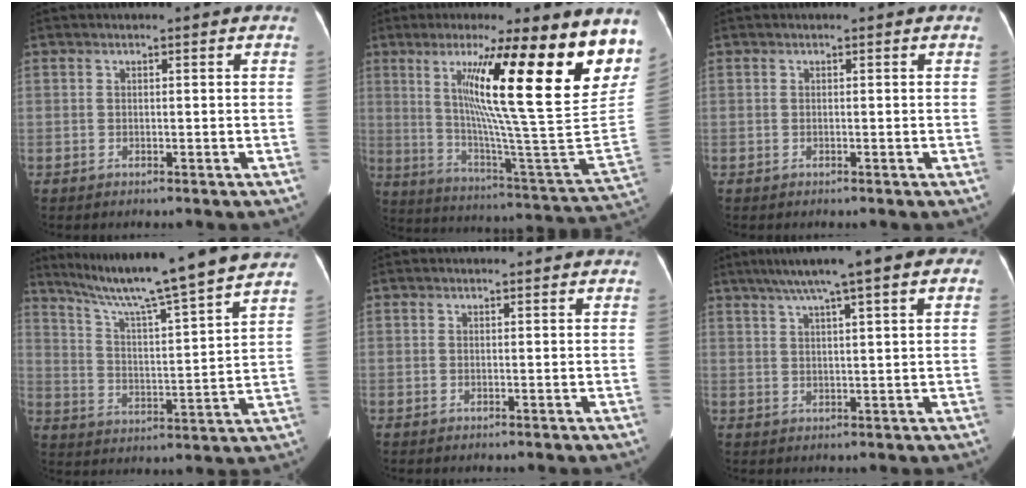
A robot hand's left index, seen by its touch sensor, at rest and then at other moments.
{"total": 25.7, "force": [13.3, 0.5, 22.0], "torque": [-0.272, -0.020, 0.203]}
{"total": 0.0}
{"total": 19.3, "force": [16.7, -1.6, 9.6], "torque": [-0.165, -0.013, 0.248]}
{"total": 1.1, "force": [1.1, 0.2, 0.2], "torque": [-0.008, 0.009, 0.015]}
{"total": 11.9, "force": [7.2, 1.6, 9.3], "torque": [-0.136, 0.041, 0.098]}